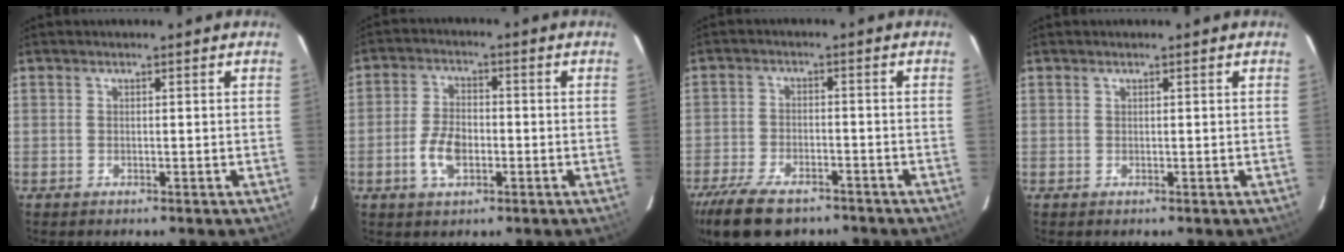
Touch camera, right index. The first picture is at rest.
{"total": 6.6, "force": [-2.2, 3.8, 5.0], "torque": [-0.108, 0.004, -0.039]}
{"total": 13.9, "force": [-10.3, 5.8, 7.2], "torque": [-0.176, -0.030, -0.176]}
{"total": 0.0}